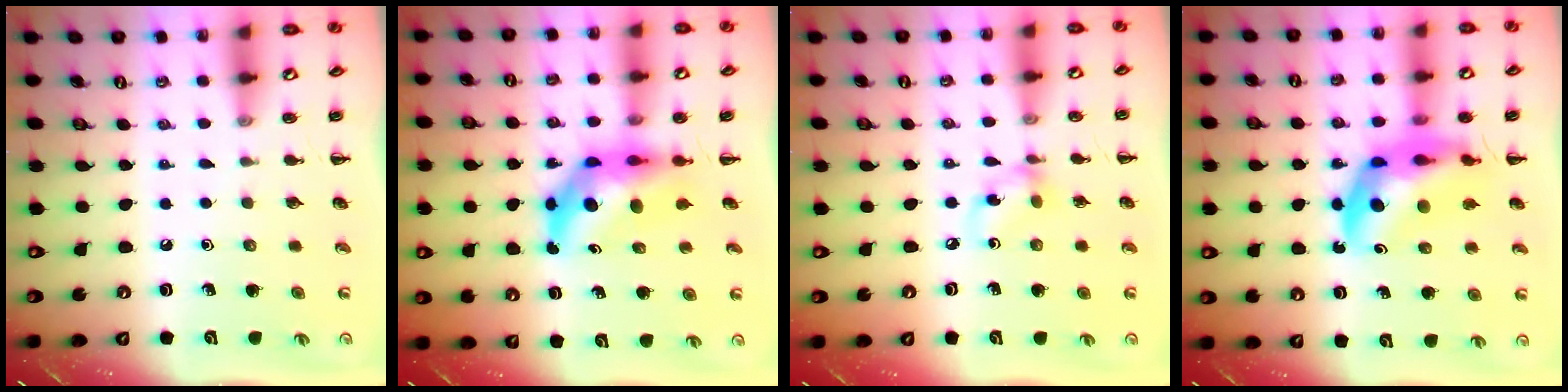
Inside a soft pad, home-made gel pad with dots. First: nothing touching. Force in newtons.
{"total": 7.7, "press": 7.1, "slide": 2.9}
{"total": 6.4, "press": 6.4, "slide": 1.0}
{"total": 15.1, "press": 14.4, "slide": 4.3}